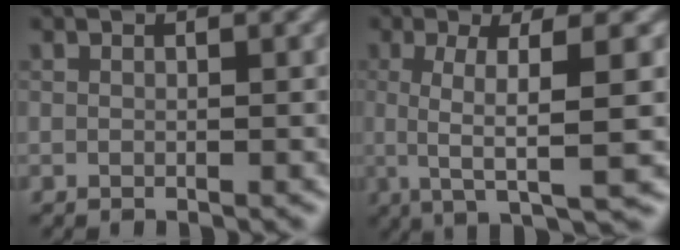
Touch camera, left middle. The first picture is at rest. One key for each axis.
{"total": 7.0, "fx": -0.3, "fy": 1.4, "fz": 6.8, "tx": -0.106, "ty": 0.008, "tz": -0.002}